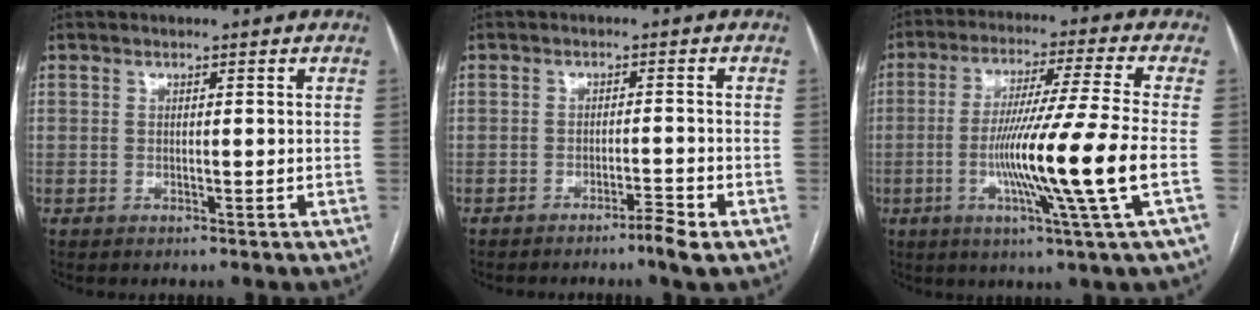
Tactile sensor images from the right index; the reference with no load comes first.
{"total": 2.9, "force": [-2.0, -0.3, 2.0], "torque": [-0.033, -0.002, -0.035]}
{"total": 14.6, "force": [-3.5, -2.5, 13.9], "torque": [-0.260, -0.020, -0.067]}